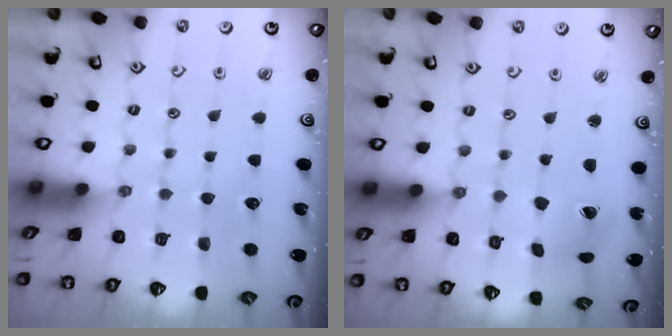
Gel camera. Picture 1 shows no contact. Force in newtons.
{"total": 3.7, "press": 3.7, "slide": 0.5}